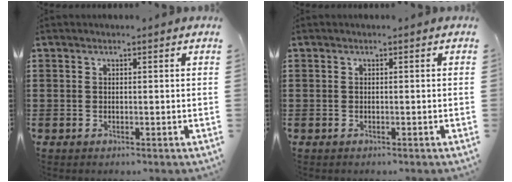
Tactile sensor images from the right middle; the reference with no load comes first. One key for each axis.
{"total": 0.0}